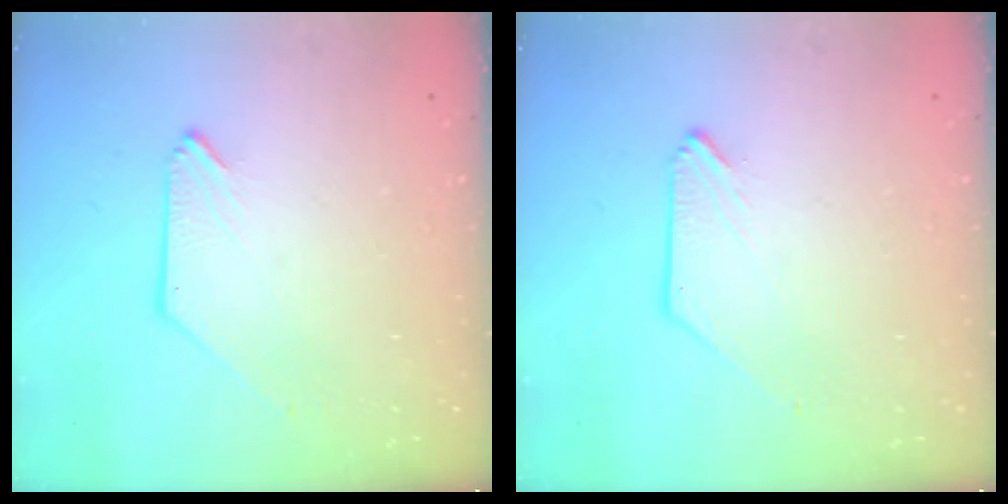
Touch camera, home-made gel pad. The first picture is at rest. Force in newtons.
{"total": 0.0}